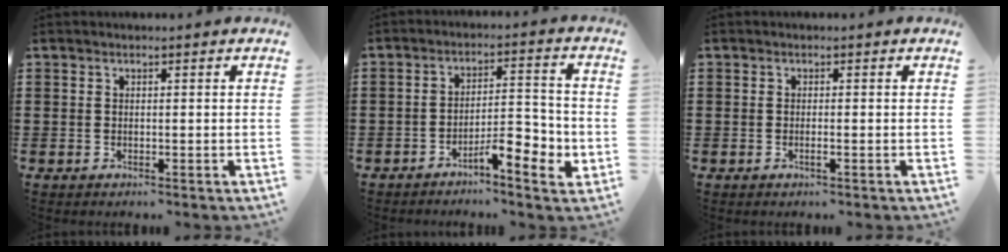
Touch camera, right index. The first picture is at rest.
{"total": 6.9, "force": [-3.9, 1.7, 5.4], "torque": [-0.077, 0.002, -0.068]}
{"total": 0.9, "force": [-0.4, -0.1, 0.7], "torque": [-0.013, -0.005, -0.007]}